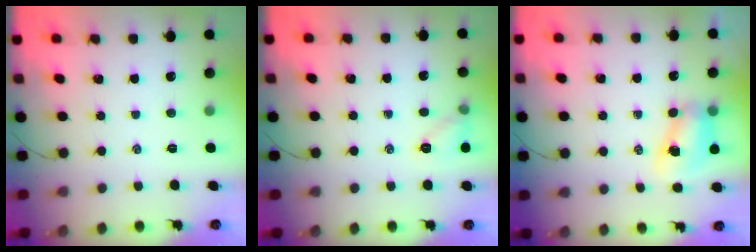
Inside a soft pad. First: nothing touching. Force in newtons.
{"total": 6.9, "press": 6.8, "slide": 1.1}
{"total": 8.4, "press": 8.3, "slide": 1.2}